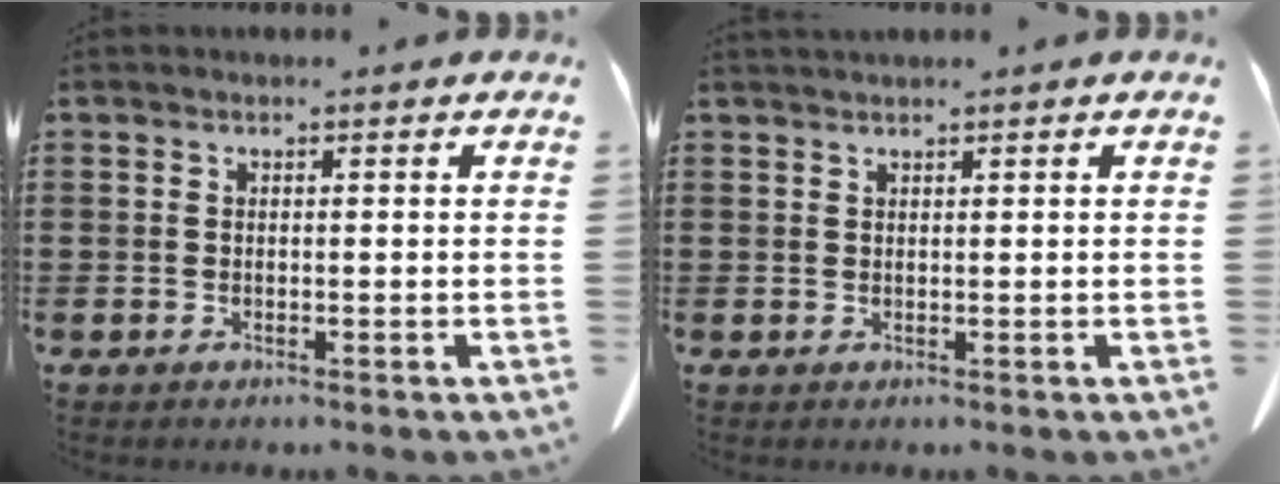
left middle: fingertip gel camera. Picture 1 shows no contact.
{"total": 0.8, "force": [0.7, 0.0, 0.3], "torque": [-0.007, -0.001, 0.015]}